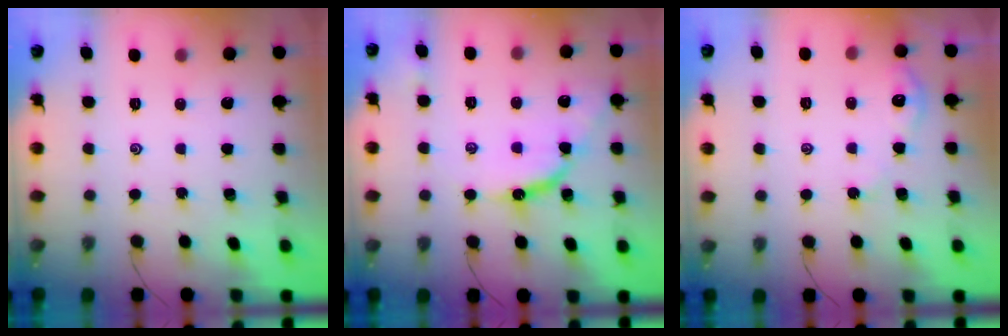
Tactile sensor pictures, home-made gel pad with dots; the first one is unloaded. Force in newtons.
{"total": 11.0, "press": 10.9, "slide": 0.9}
{"total": 3.3, "press": 3.2, "slide": 0.3}